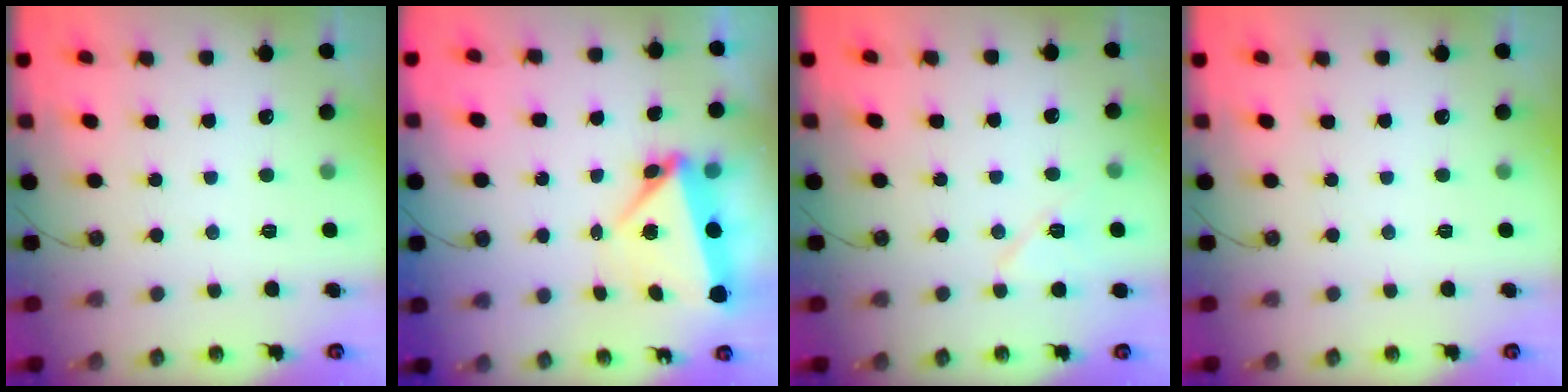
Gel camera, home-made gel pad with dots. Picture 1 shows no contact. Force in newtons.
{"total": 5.7, "press": 5.4, "slide": 2.0}
{"total": 8.6, "press": 8.0, "slide": 3.2}
{"total": 0.0}